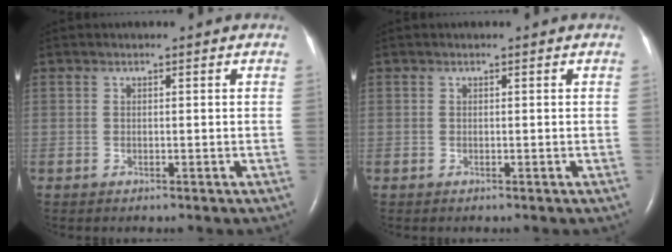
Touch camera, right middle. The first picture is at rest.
{"total": 0.0}